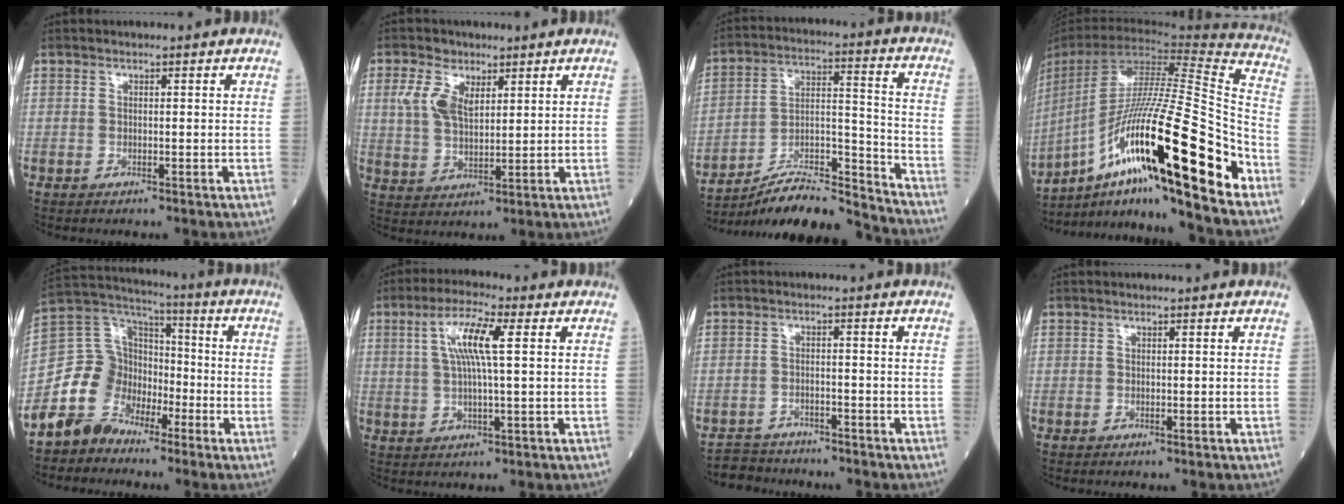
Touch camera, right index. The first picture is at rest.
{"total": 6.5, "force": [2.8, 3.7, 4.5], "torque": [-0.107, 0.011, 0.061]}
{"total": 16.5, "force": [-15.8, 0.6, 4.7], "torque": [-0.081, 0.033, -0.265]}
{"total": 30.1, "force": [-13.8, 3.2, 26.6], "torque": [-0.463, -0.026, -0.236]}
{"total": 9.7, "force": [-6.1, 7.4, 1.4], "torque": [-0.029, 0.057, -0.118]}
{"total": 7.5, "force": [2.1, 0.6, 7.2], "torque": [-0.143, 0.010, 0.039]}
{"total": 4.0, "force": [-3.7, 1.2, -1.0], "torque": [0.018, -0.003, -0.062]}
{"total": 0.0}